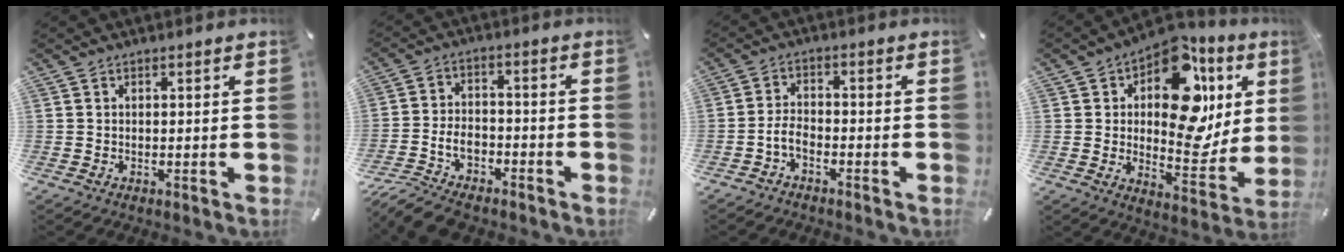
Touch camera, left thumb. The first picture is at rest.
{"total": 9.0, "force": [-6.3, 5.0, 4.0], "torque": [-0.085, 0.030, -0.121]}
{"total": 4.3, "force": [-2.5, 2.5, 2.5], "torque": [-0.065, 0.010, -0.051]}
{"total": 19.2, "force": [7.7, 11.6, 13.2], "torque": [-0.169, -0.061, 0.130]}